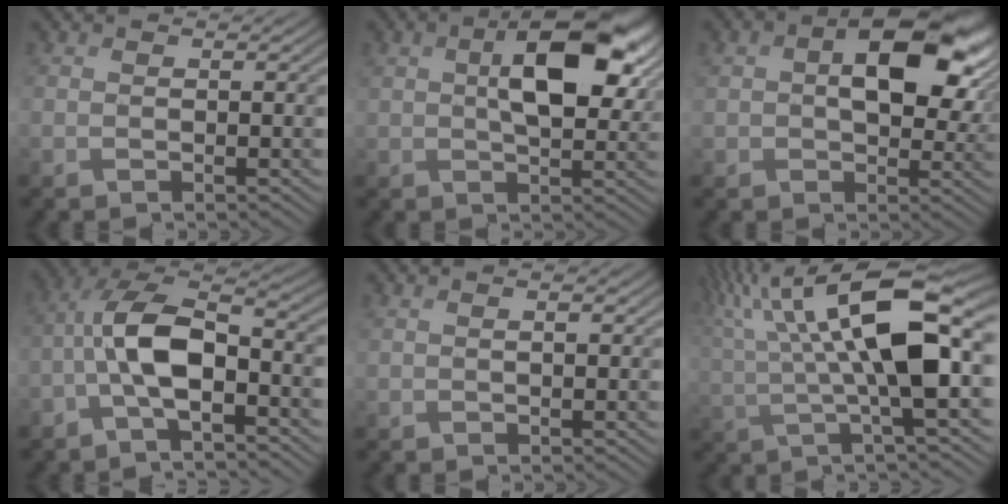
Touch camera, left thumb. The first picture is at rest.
{"total": 10.8, "force": [3.1, 5.3, 8.9], "torque": [-0.149, 0.005, 0.050]}
{"total": 11.7, "force": [3.1, 7.1, 8.8], "torque": [-0.150, -0.004, 0.053]}
{"total": 8.8, "force": [-2.4, 3.7, 7.6], "torque": [-0.151, 0.020, -0.056]}
{"total": 1.4, "force": [0.8, 0.4, 1.1], "torque": [-0.021, 0.000, 0.019]}
{"total": 14.7, "force": [4.1, 4.2, 13.5], "torque": [-0.257, 0.006, 0.073]}